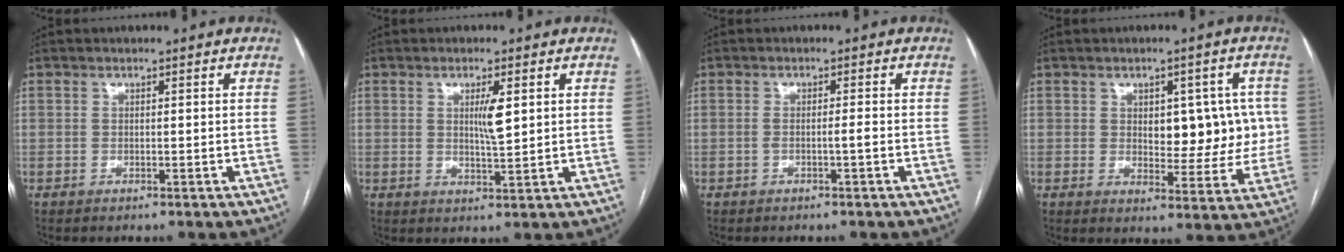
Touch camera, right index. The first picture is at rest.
{"total": 3.9, "force": [1.2, 0.5, 3.7], "torque": [-0.062, -0.005, 0.019]}
{"total": 1.4, "force": [-0.5, -0.2, 1.3], "torque": [-0.023, 0.000, -0.008]}
{"total": 9.1, "force": [1.3, 4.9, 7.5], "torque": [-0.079, 0.012, 0.028]}